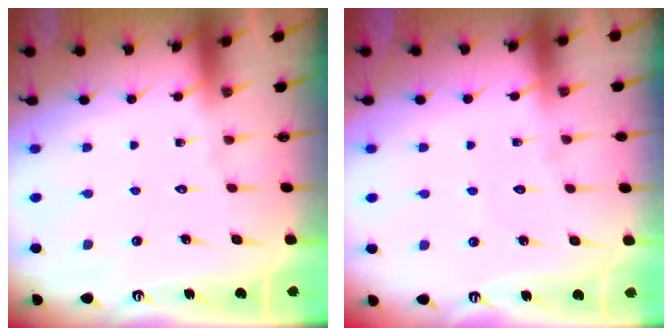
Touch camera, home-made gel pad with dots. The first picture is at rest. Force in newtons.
{"total": 2.9, "press": 2.9, "slide": 0.3}